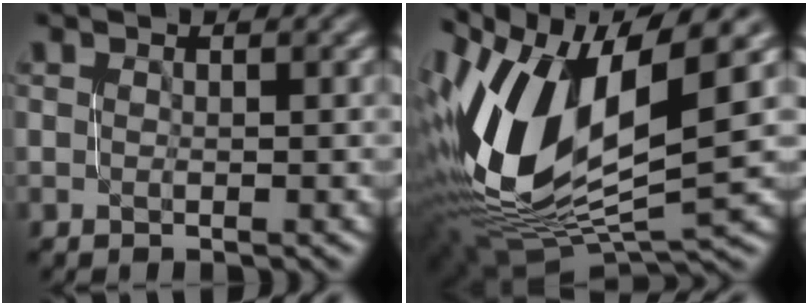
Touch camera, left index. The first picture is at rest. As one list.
[{"total": 13.7, "force": [2.3, 7.0, 11.5], "torque": [-0.242, 0.000, 0.035]}]